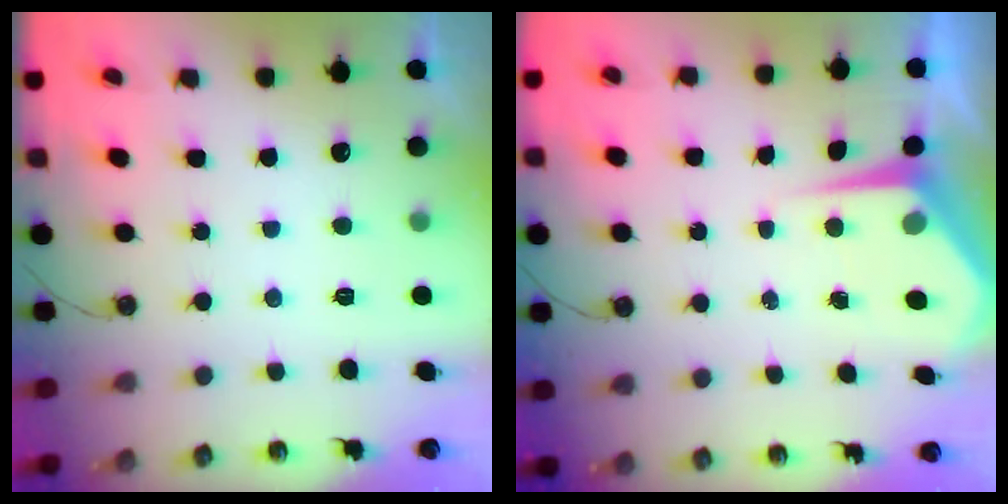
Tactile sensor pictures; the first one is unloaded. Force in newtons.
{"total": 4.8, "press": 4.7, "slide": 0.4}